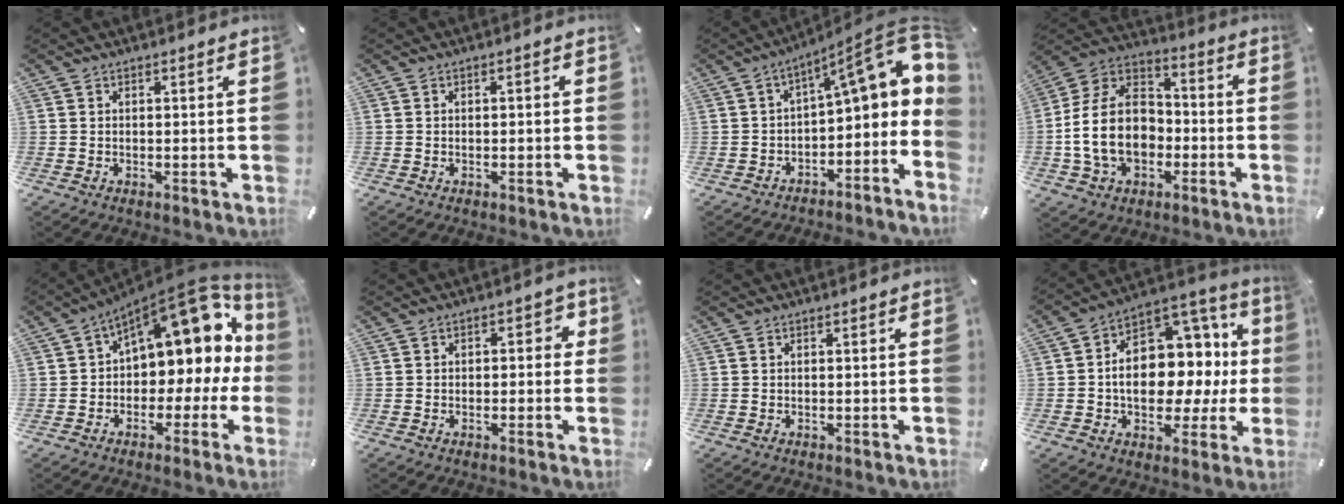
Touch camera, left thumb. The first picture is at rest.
{"total": 0.8, "force": [-0.4, 0.4, 0.6], "torque": [-0.011, 0.000, -0.008]}
{"total": 12.8, "force": [4.6, 5.1, 10.8], "torque": [-0.131, -0.052, 0.063]}
{"total": 16.4, "force": [-4.0, 12.2, 10.3], "torque": [-0.244, 0.027, -0.076]}
{"total": 15.3, "force": [7.8, 8.3, 10.3], "torque": [-0.148, -0.063, 0.132]}
{"total": 2.9, "force": [-0.7, 2.0, 2.0], "torque": [-0.031, 0.011, -0.018]}
{"total": 0.0}
{"total": 15.6, "force": [-0.5, 11.4, 10.6], "torque": [-0.144, -0.019, -0.007]}